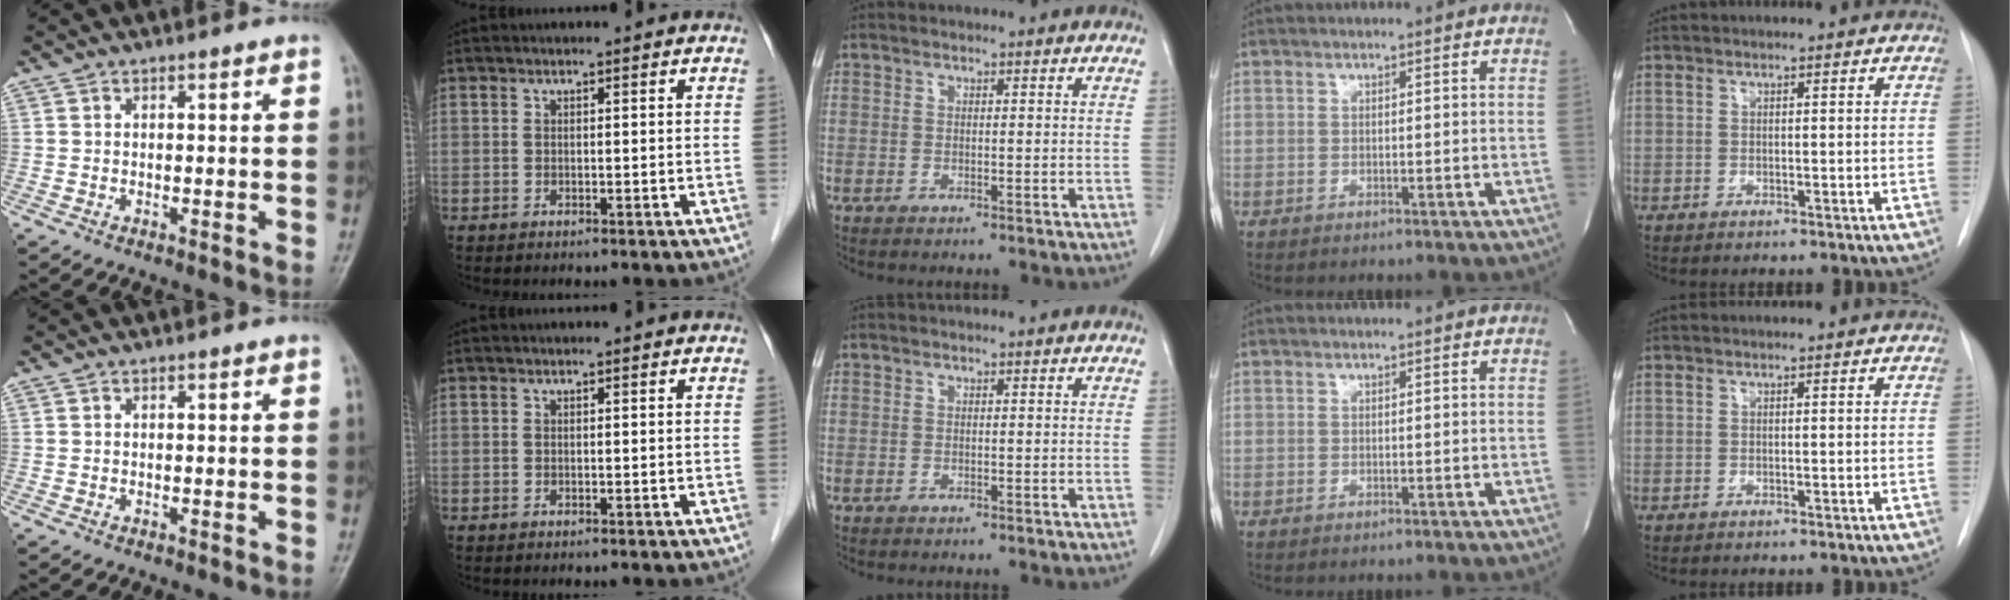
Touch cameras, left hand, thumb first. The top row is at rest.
{}